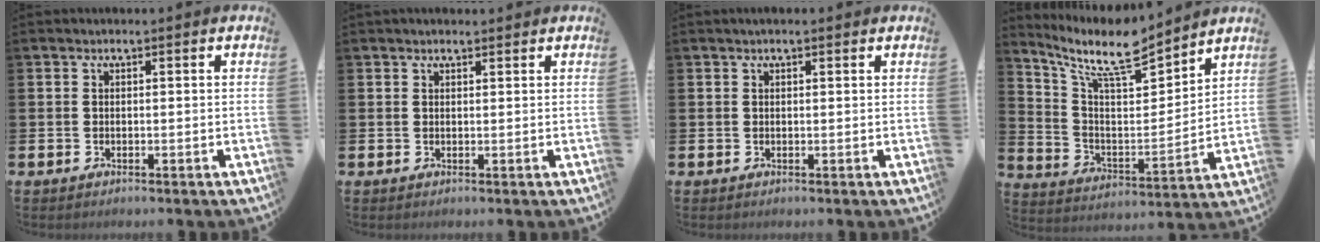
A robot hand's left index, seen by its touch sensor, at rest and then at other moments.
{"total": 1.1, "force": [1.0, 0.3, 0.3], "torque": [0.001, 0.000, 0.016]}
{"total": 0.9, "force": [0.7, 0.2, 0.5], "torque": [-0.002, 0.001, 0.009]}
{"total": 9.9, "force": [8.5, 2.2, 4.7], "torque": [-0.115, -0.056, 0.145]}